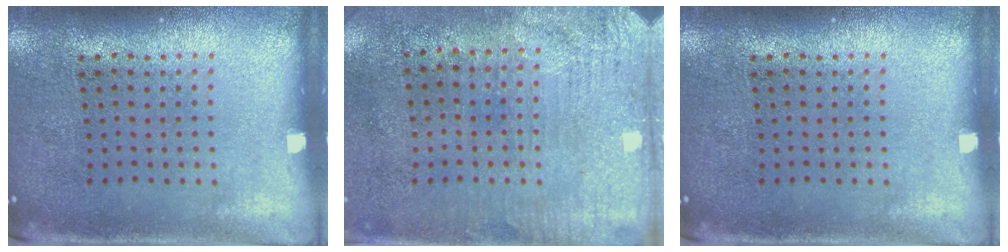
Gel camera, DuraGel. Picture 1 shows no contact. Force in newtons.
{"total": 3.4, "press": 2.8, "slide": 1.9}
{"total": 0.0}